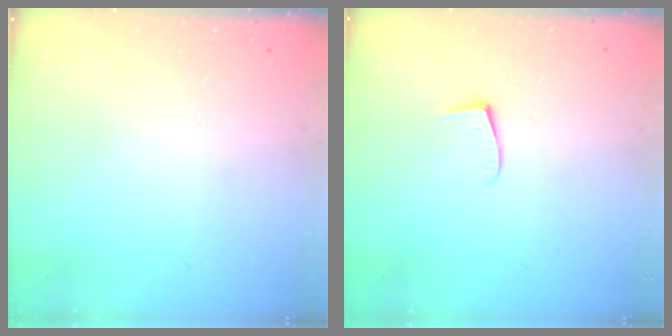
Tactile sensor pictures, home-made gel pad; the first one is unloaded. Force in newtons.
{"total": 4.7, "press": 4.6, "slide": 0.5}